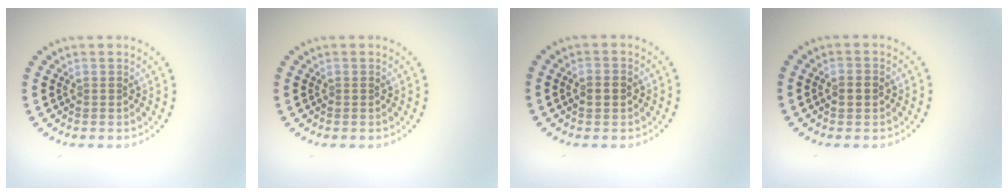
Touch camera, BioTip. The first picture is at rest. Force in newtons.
{"total": 0.0}
{"total": 2.1, "press": 2.0, "slide": 0.2}
{"total": 2.1, "press": 2.0, "slide": 0.2}